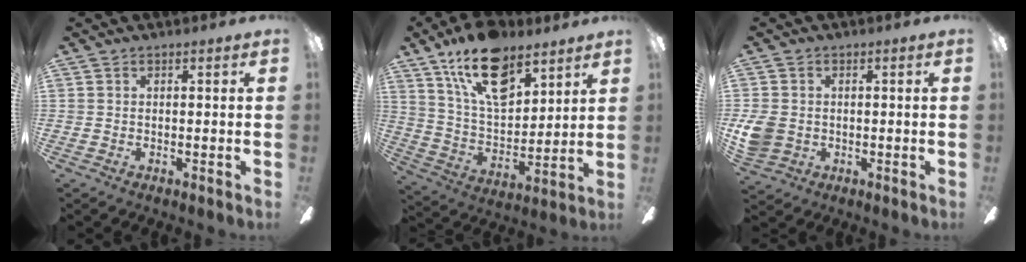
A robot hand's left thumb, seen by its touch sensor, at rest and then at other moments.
{"total": 18.9, "force": [11.7, 9.7, 11.2], "torque": [-0.193, -0.053, 0.210]}
{"total": 6.7, "force": [-0.7, 5.8, 3.4], "torque": [-0.079, 0.008, -0.010]}